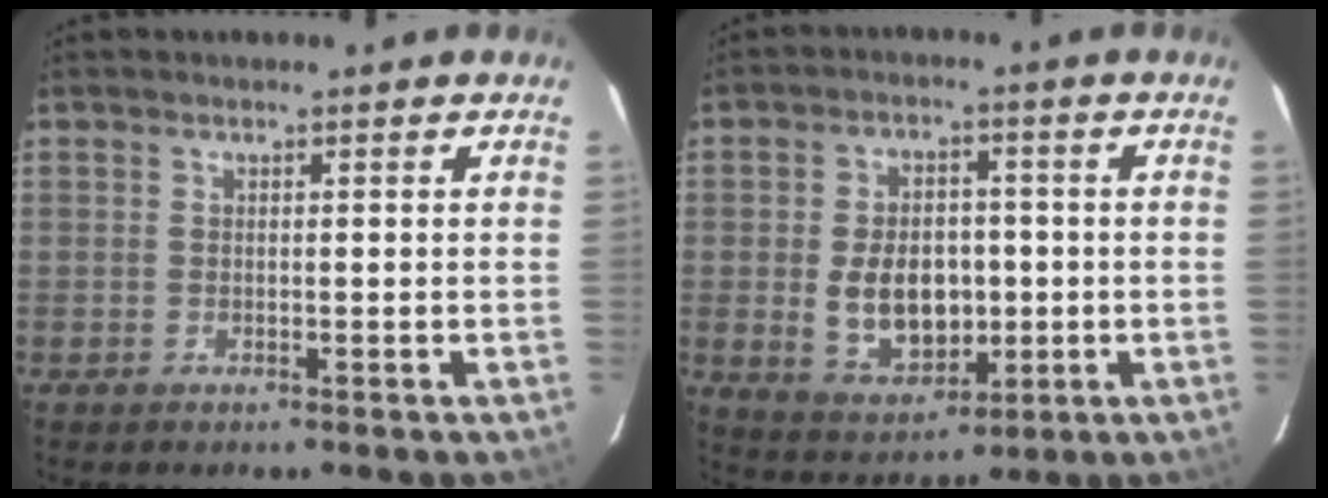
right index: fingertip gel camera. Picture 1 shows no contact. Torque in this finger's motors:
{"motor_torque": [0.25, -0.02, 0.56, 0.05]}